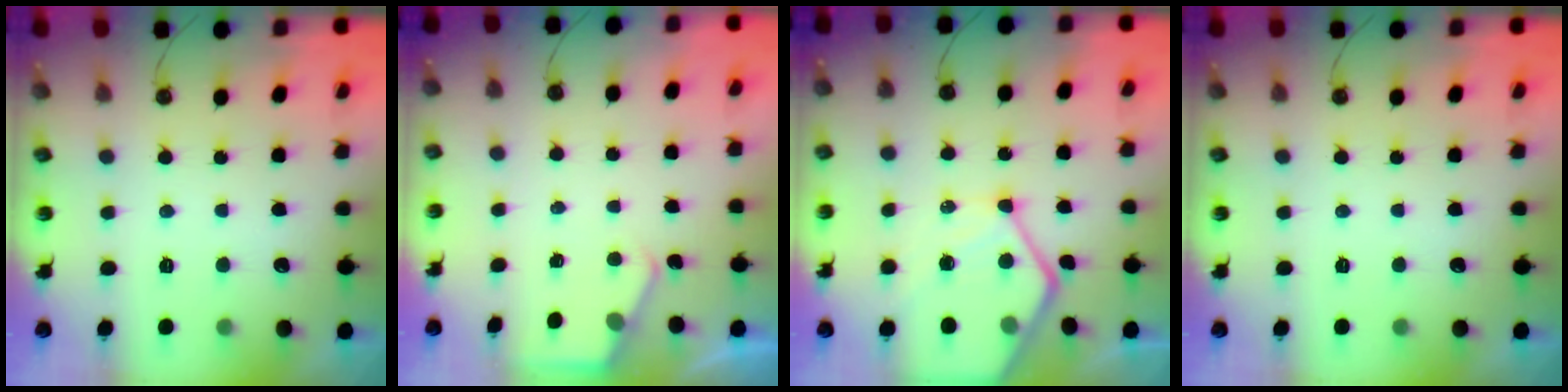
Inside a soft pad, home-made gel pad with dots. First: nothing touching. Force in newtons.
{"total": 2.3, "press": 2.3, "slide": 0.4}
{"total": 14.0, "press": 13.9, "slide": 1.1}
{"total": 0.0}